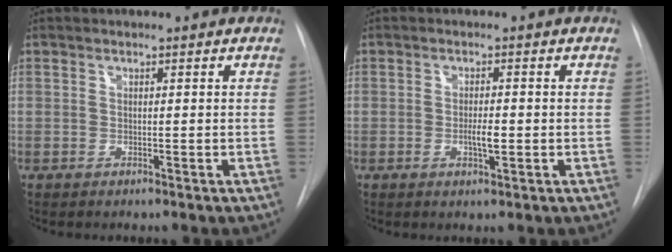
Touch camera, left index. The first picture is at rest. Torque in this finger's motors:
{"motor_torque": [0.52, 0.22, 0.11, 0.02]}